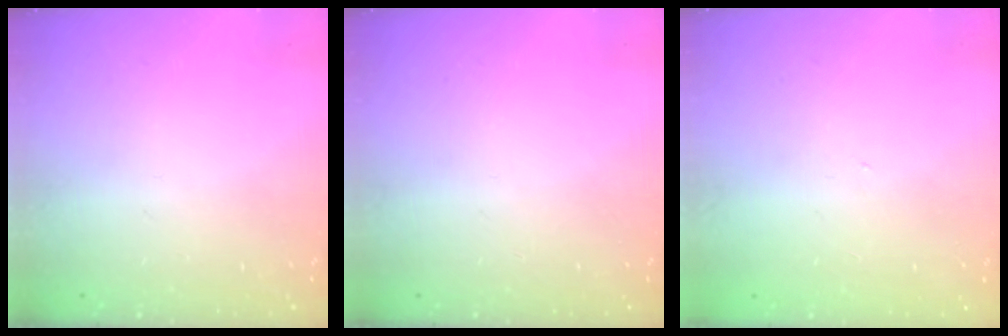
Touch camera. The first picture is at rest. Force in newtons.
{"total": 0.0}
{"total": 0.0}